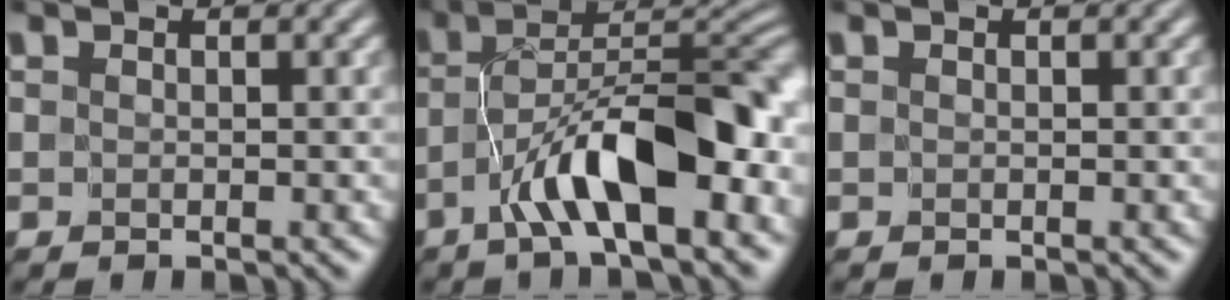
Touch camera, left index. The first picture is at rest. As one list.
[{"total": 9.7, "force": [-4.0, 3.0, 8.3], "torque": [-0.132, 0.016, -0.065]}, {"total": 0.0}]